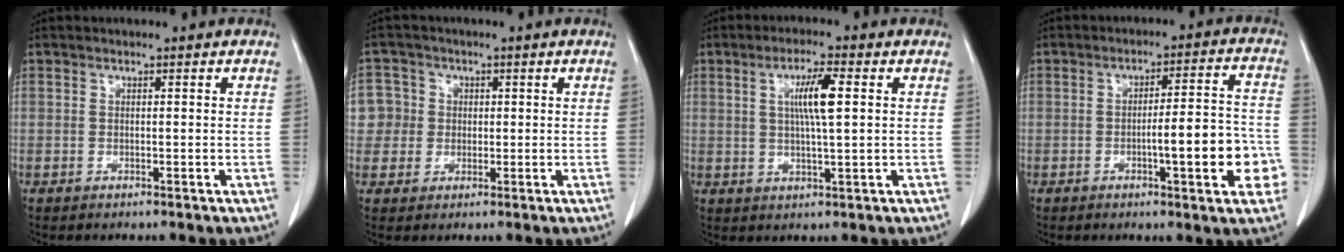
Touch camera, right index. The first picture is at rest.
{"total": 5.6, "force": [0.6, 5.6, 0.2], "torque": [0.000, 0.021, 0.014]}
{"total": 6.1, "force": [1.4, 0.3, 5.9], "torque": [-0.109, 0.001, 0.024]}
{"total": 11.3, "force": [-3.4, 1.8, 10.6], "torque": [-0.134, 0.021, -0.041]}